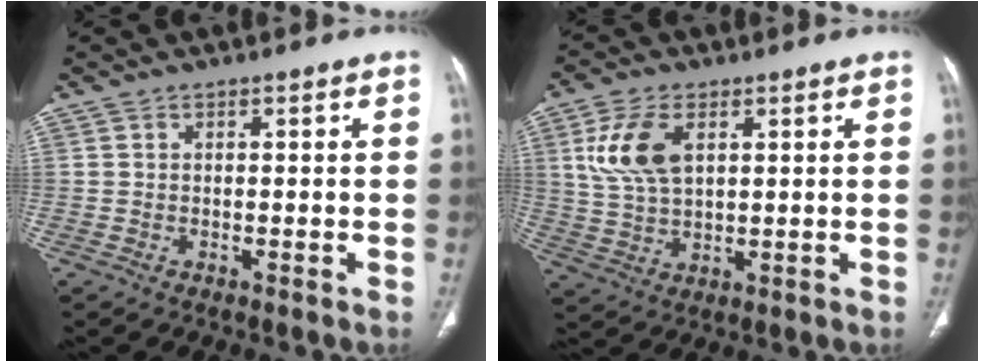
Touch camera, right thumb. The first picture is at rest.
{"total": 9.5, "force": [3.2, 5.3, 7.3], "torque": [-0.151, -0.007, 0.064]}